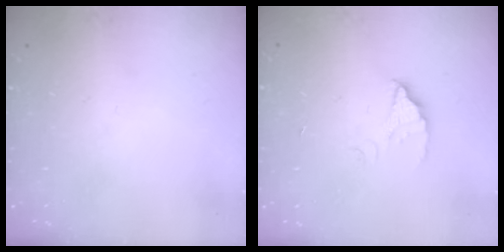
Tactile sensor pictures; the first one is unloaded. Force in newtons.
{"total": 2.4, "press": 2.4, "slide": 0.1}